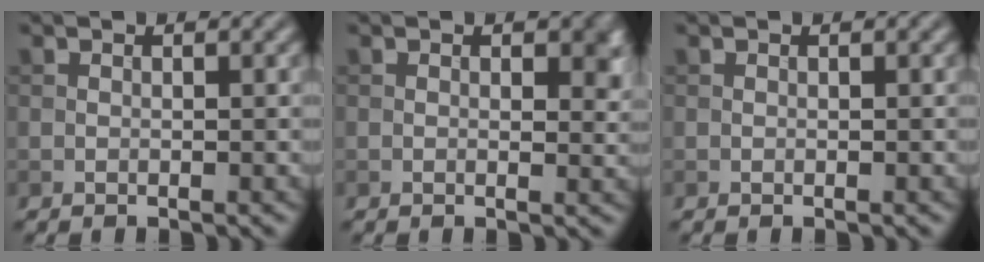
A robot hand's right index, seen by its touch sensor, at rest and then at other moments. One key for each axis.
{"total": 2.1, "fx": 0.4, "fy": 1.1, "fz": 1.7, "tx": -0.015, "ty": -0.005, "tz": 0.004}
{"total": 0.0}